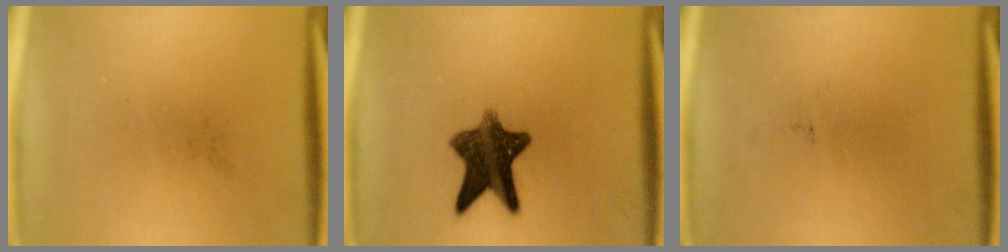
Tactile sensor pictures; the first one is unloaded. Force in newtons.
{"total": 10.2}
{"total": 0.0}